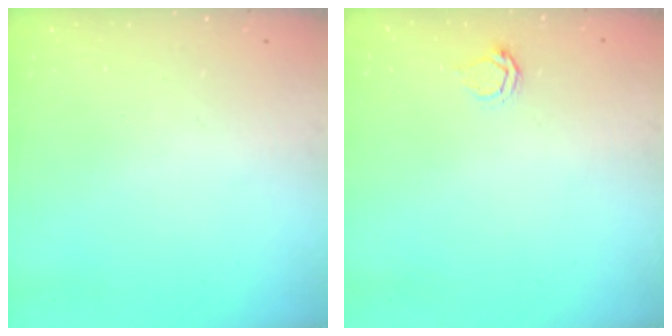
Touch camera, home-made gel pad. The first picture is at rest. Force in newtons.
{"total": 3.1, "press": 3.1, "slide": 0.4}